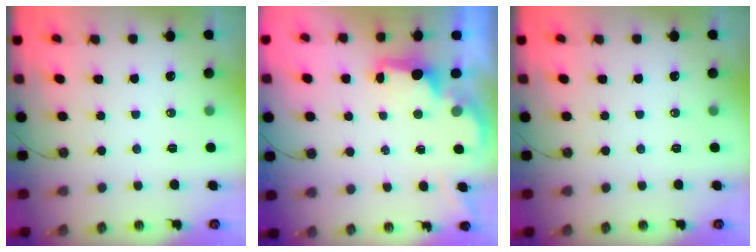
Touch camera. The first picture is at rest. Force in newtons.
{"total": 2.0, "press": 1.9, "slide": 0.8}
{"total": 0.0}